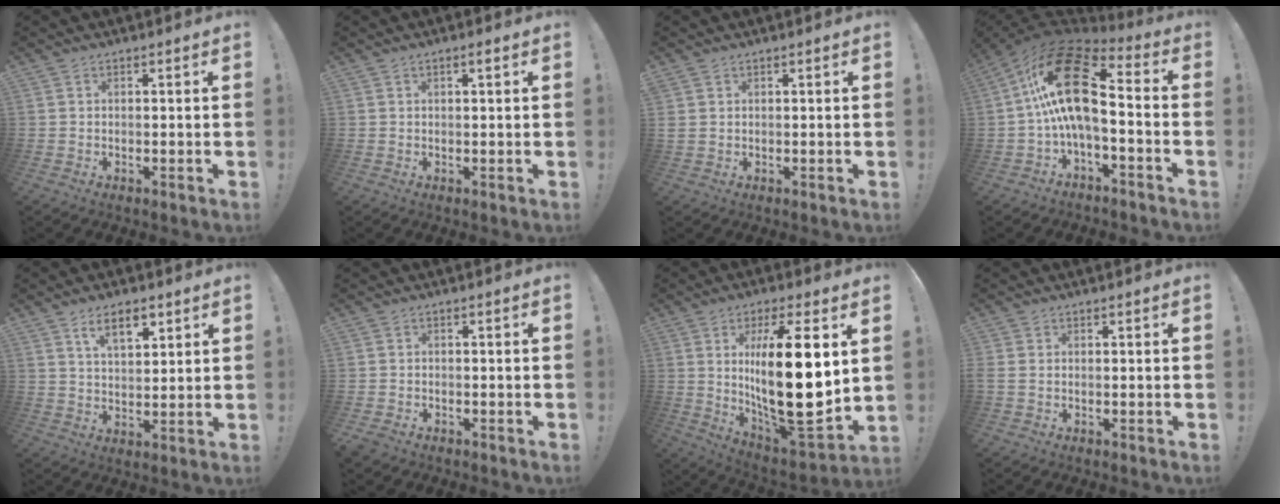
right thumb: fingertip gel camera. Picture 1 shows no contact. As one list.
[{"total": 1.1, "force": [0.5, 0.1, 0.9], "torque": [-0.016, 0.000, 0.007]}, {"total": 1.6, "force": [0.8, 1.3, 0.6], "torque": [-0.011, 0.003, 0.017]}, {"total": 20.2, "force": [2.2, 8.9, 18.0], "torque": [-0.347, -0.003, 0.040]}, {"total": 8.3, "force": [4.8, 3.7, 5.6], "torque": [-0.092, -0.011, 0.085]}, {"total": 1.7, "force": [-1.2, 1.1, 0.5], "torque": [-0.008, 0.005, -0.021]}, {"total": 23.8, "force": [3.8, 7.9, 22.2], "torque": [-0.381, -0.036, 0.059]}, {"total": 1.1, "force": [0.0, 0.8, 0.6], "torque": [-0.016, 0.004, 0.002]}]